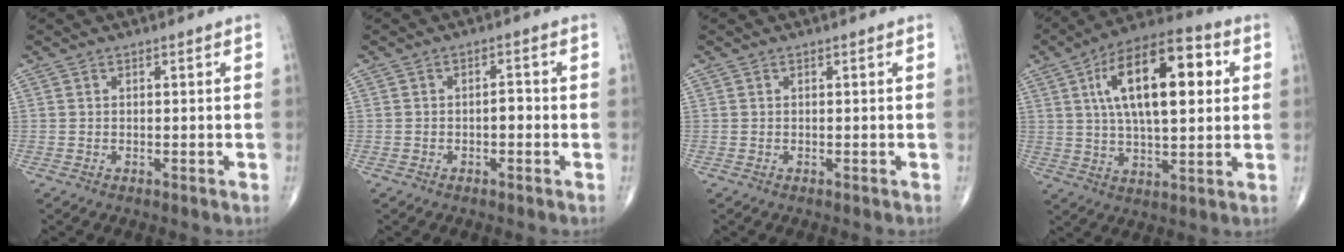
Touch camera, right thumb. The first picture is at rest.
{"total": 2.0, "force": [-0.5, 1.1, 1.6], "torque": [-0.012, 0.008, -0.012]}
{"total": 0.0}
{"total": 19.5, "force": [4.9, 8.4, 16.9], "torque": [-0.262, 0.012, 0.075]}